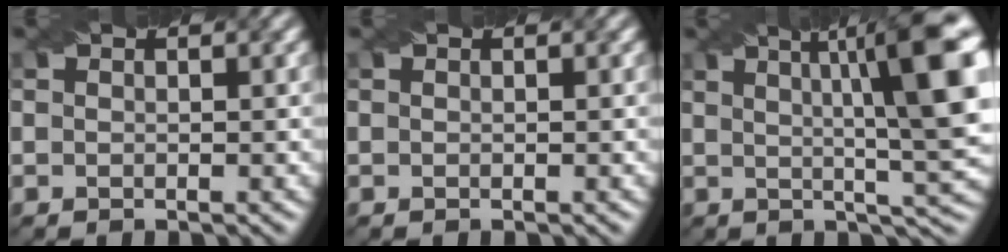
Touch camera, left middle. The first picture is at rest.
{"total": 0.0}
{"total": 11.9, "force": [3.3, 2.5, 11.2], "torque": [-0.124, 0.005, 0.048]}